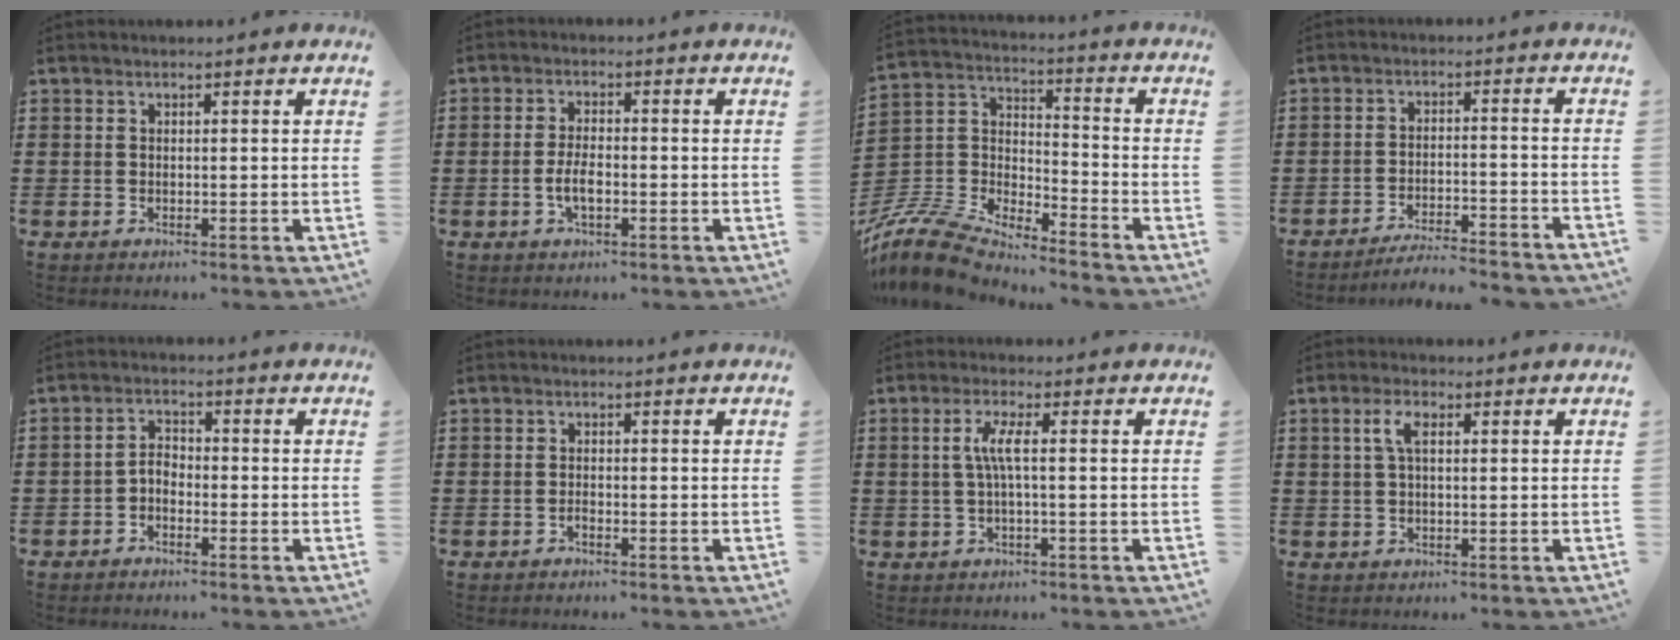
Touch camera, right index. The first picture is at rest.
{"total": 3.7, "force": [-1.0, 1.5, 3.2], "torque": [-0.071, 0.000, -0.022]}
{"total": 8.8, "force": [-8.3, 1.6, 2.5], "torque": [-0.091, -0.004, -0.177]}
{"total": 4.4, "force": [-4.2, -0.1, 1.2], "torque": [-0.022, -0.004, -0.084]}
{"total": 2.3, "force": [-1.6, 1.1, 1.1], "torque": [-0.033, 0.007, -0.037]}
{"total": 0.8, "force": [-0.7, 0.1, 0.4], "torque": [-0.010, -0.004, -0.012]}
{"total": 3.9, "force": [-0.1, 0.3, 3.9], "torque": [-0.088, -0.005, -0.010]}
{"total": 3.1, "force": [0.7, 1.2, 2.8], "torque": [-0.058, 0.011, 0.008]}